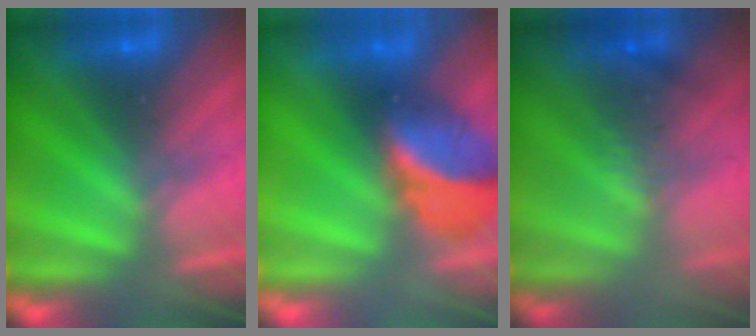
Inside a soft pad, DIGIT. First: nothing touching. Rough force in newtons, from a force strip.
{"total": 2.6}
{"total": 2.5}